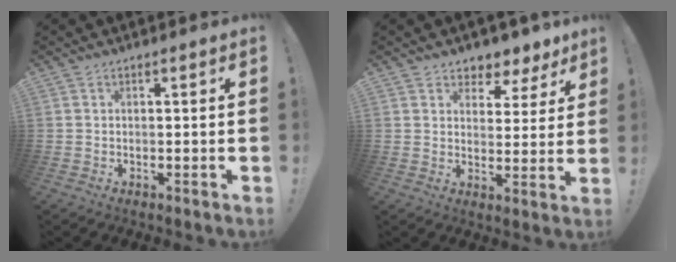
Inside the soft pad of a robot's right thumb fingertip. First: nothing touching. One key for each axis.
{"total": 5.6, "fx": 4.2, "fy": 3.5, "fz": 1.1, "tx": 0.002, "ty": -0.046, "tz": 0.076}